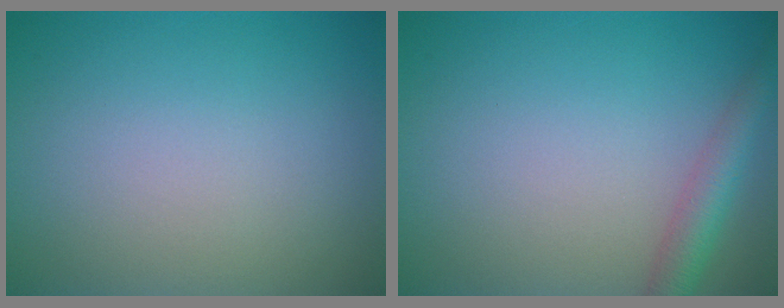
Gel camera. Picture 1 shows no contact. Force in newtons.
{"total": 3.0, "press": 3.0, "slide": 0.1}